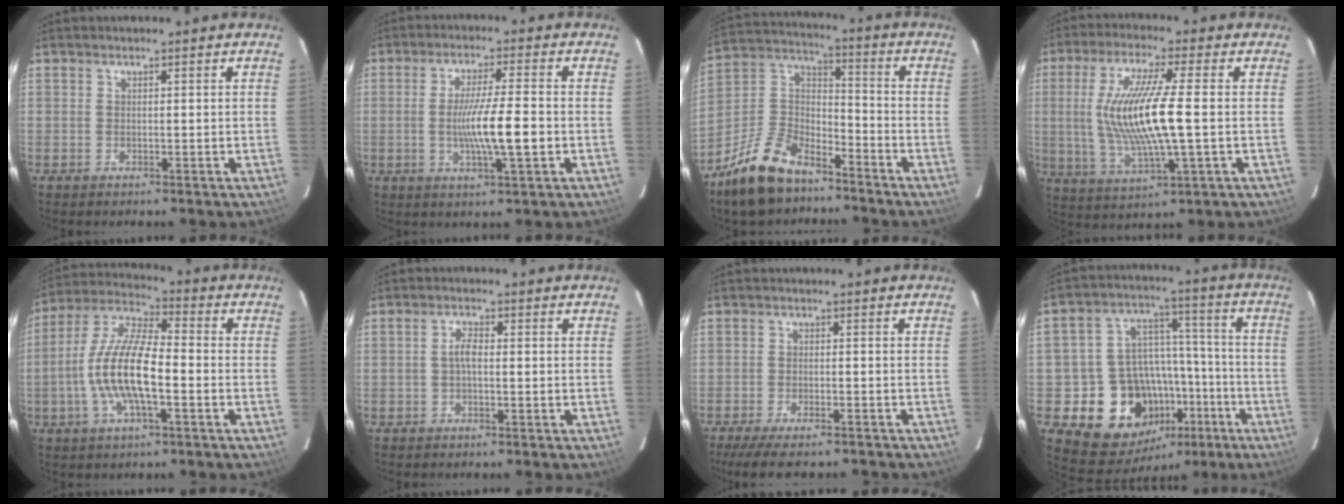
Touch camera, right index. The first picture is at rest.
{"total": 9.0, "force": [-1.7, 0.3, 8.9], "torque": [-0.154, -0.011, -0.029]}
{"total": 16.3, "force": [-11.5, 7.7, 8.6], "torque": [-0.193, 0.018, -0.210]}
{"total": 14.8, "force": [0.1, 2.0, 14.7], "torque": [-0.283, -0.010, 0.010]}
{"total": 13.8, "force": [-3.3, 4.0, 12.8], "torque": [-0.260, 0.003, -0.069]}
{"total": 2.2, "force": [-0.3, 0.8, 2.0], "torque": [-0.042, 0.007, -0.006]}
{"total": 11.3, "force": [-9.8, 2.3, 5.3], "torque": [-0.117, -0.026, -0.150]}
{"total": 17.8, "force": [-7.8, 14.0, 7.6], "torque": [-0.152, 0.050, -0.088]}